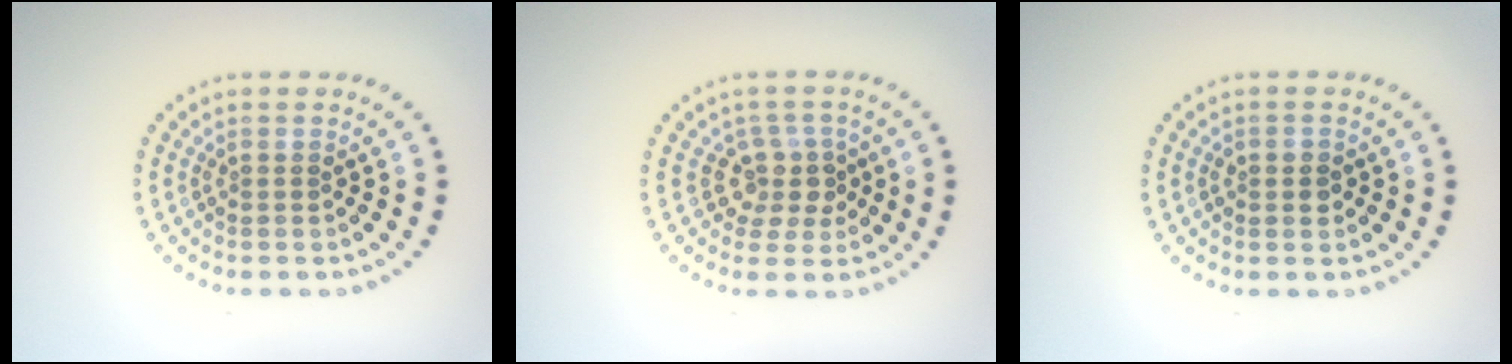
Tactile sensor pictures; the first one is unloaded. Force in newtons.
{"total": 2.9, "press": 2.4, "slide": 1.7}
{"total": 1.4, "press": 1.4, "slide": 0.3}